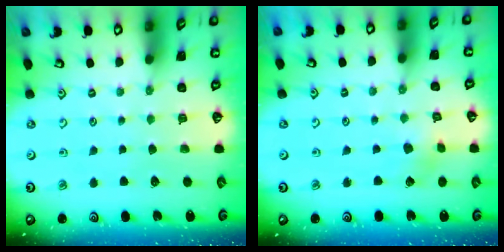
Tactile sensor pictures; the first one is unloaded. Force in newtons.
{"total": 2.7, "press": 2.6, "slide": 0.7}